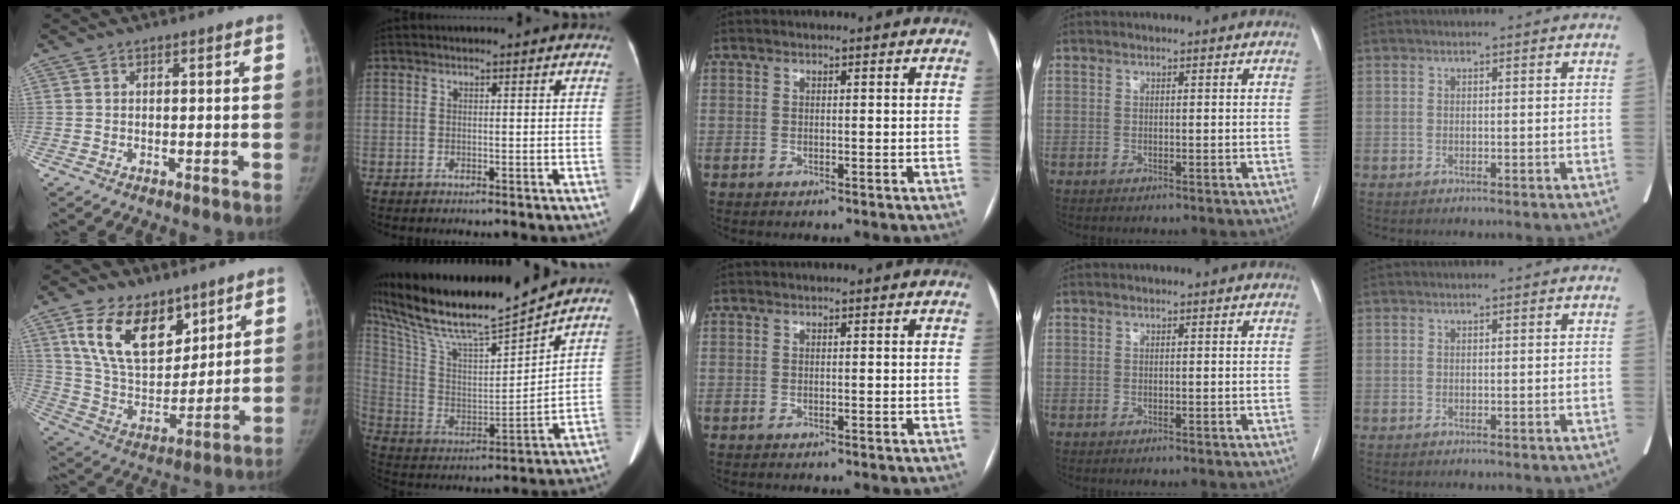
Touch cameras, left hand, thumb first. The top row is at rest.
{"thumb": {"total": 18.0, "force": [9.9, 10.7, 10.6], "torque": [-0.142, -0.050, 0.193]}, "index": {"total": 20.0, "force": [17.8, 0.3, 9.2], "torque": [-0.185, -0.006, 0.318]}}